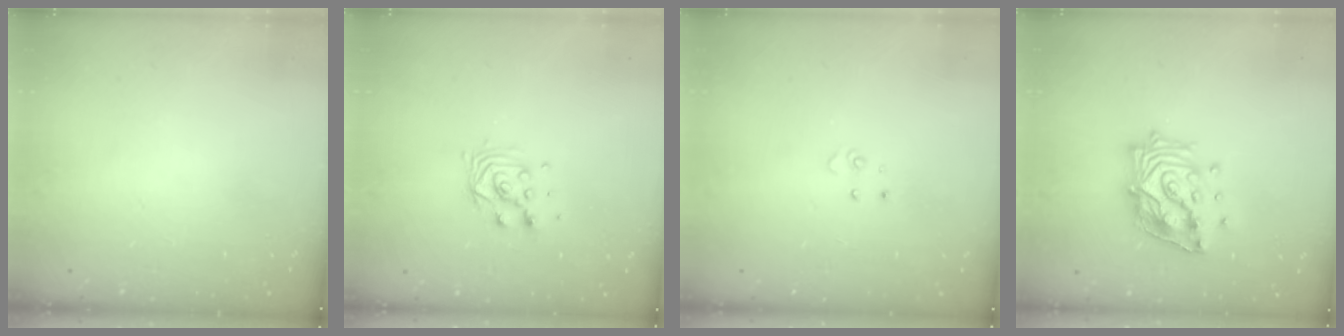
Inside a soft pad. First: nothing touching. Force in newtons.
{"total": 7.0, "press": 7.0, "slide": 0.4}
{"total": 3.4, "press": 3.4, "slide": 0.3}
{"total": 16.7, "press": 16.7, "slide": 1.2}